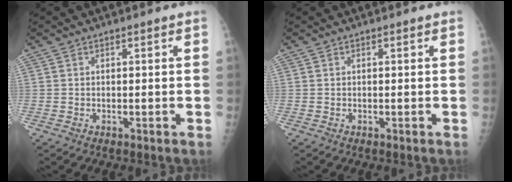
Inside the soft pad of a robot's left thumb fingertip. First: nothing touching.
{"total": 0.0}